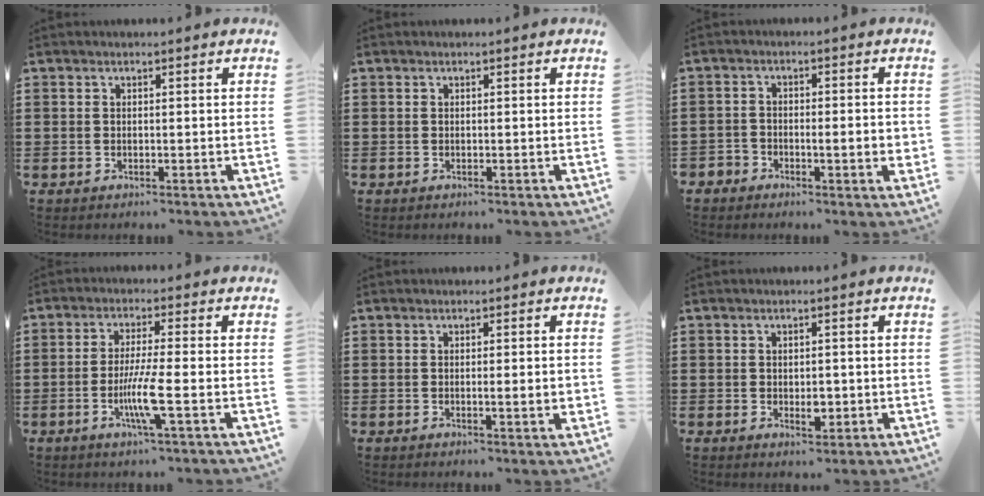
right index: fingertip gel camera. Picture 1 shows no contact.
{"total": 0.0}
{"total": 3.3, "force": [-1.6, 1.5, 2.4], "torque": [-0.043, 0.003, -0.031]}
{"total": 6.7, "force": [-2.0, 0.1, 6.4], "torque": [-0.129, -0.021, -0.041]}
{"total": 2.1, "force": [-0.2, 0.1, 2.1], "torque": [-0.036, -0.007, -0.004]}
{"total": 2.6, "force": [-0.3, 1.4, 2.2], "torque": [-0.032, -0.002, -0.006]}